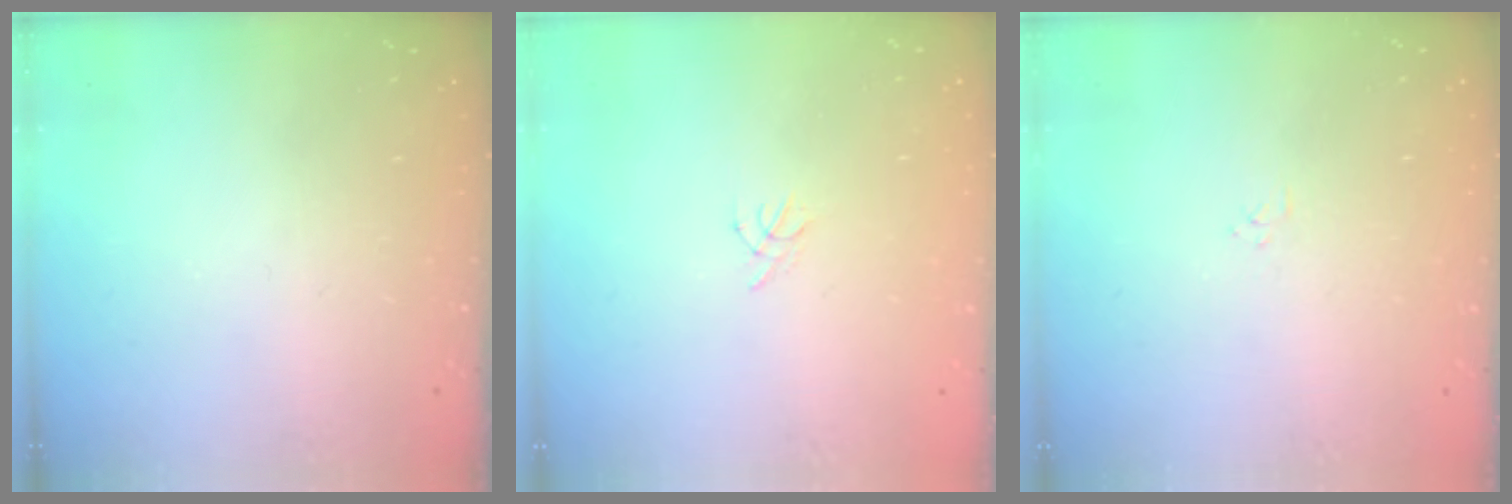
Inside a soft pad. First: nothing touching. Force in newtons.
{"total": 1.3, "press": 1.2, "slide": 0.4}
{"total": 2.9, "press": 2.9, "slide": 0.3}